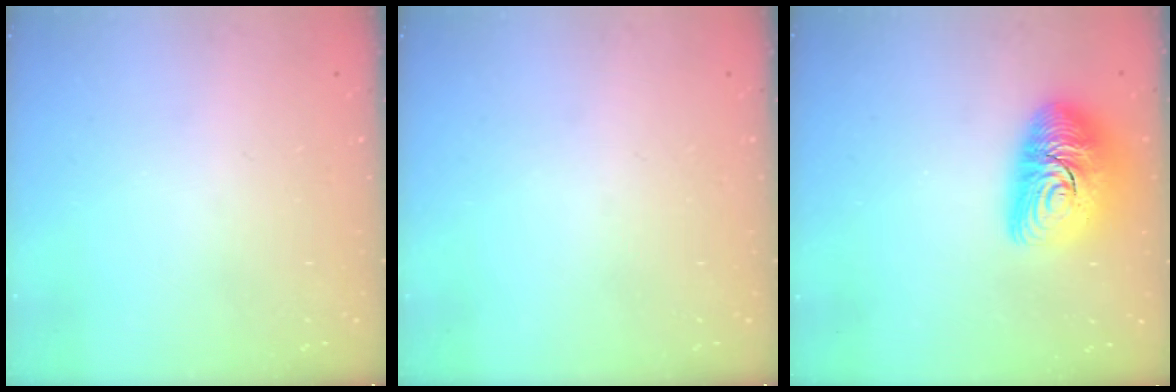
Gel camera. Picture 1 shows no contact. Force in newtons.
{"total": 0.0}
{"total": 14.1, "press": 14.1, "slide": 1.2}